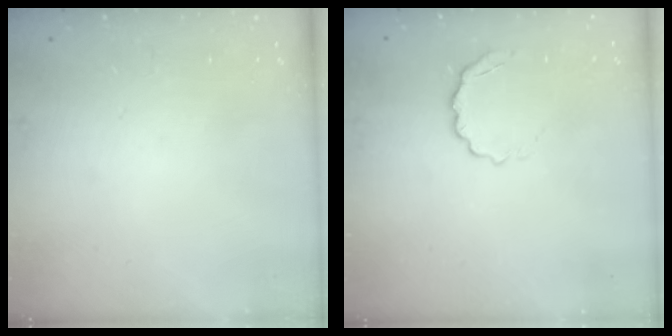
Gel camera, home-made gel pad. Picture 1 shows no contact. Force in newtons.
{"total": 4.7, "press": 4.5, "slide": 1.3}